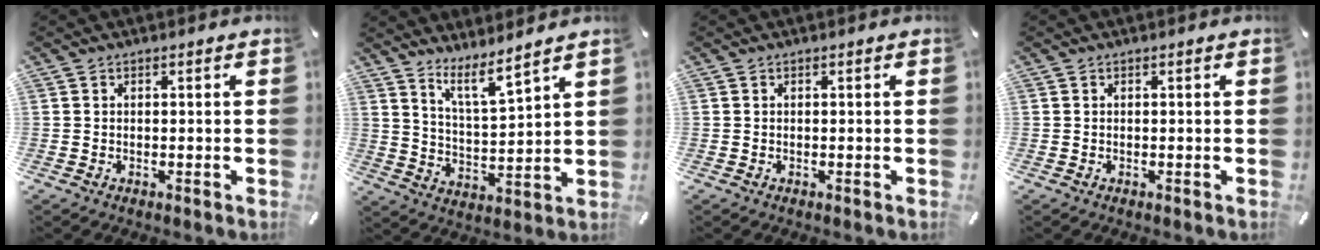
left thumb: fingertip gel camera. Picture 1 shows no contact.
{"total": 8.1, "force": [7.0, 1.2, 3.8], "torque": [-0.072, -0.049, 0.122]}
{"total": 0.0}
{"total": 0.0}